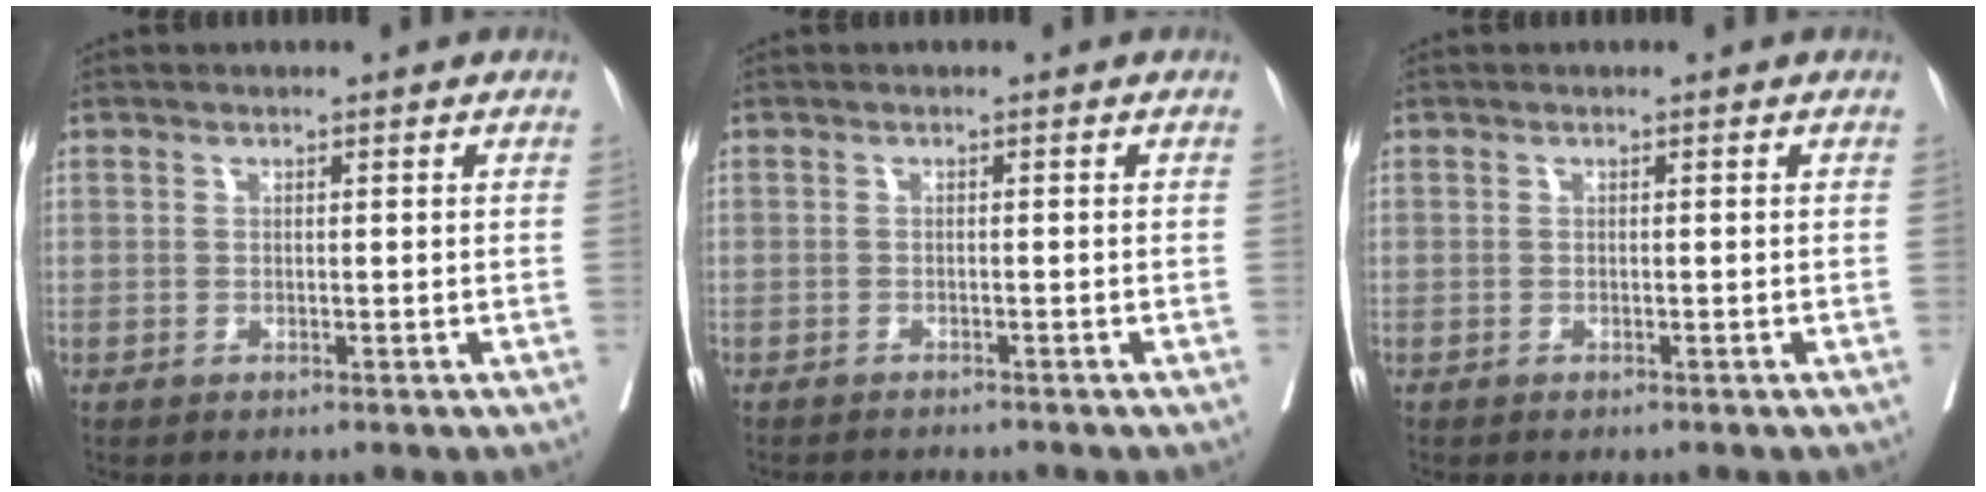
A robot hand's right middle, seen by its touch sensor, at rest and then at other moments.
{"total": 2.9, "force": [-2.8, 0.0, 0.6], "torque": [-0.009, -0.007, -0.040]}
{"total": 0.6, "force": [-0.6, 0.1, 0.2], "torque": [-0.003, -0.001, -0.012]}